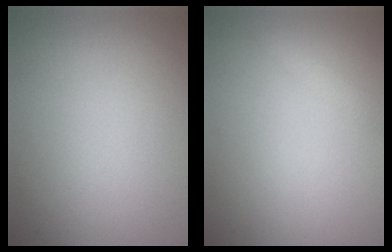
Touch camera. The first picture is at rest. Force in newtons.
{"total": 1.3, "press": 1.3, "slide": 0.1}